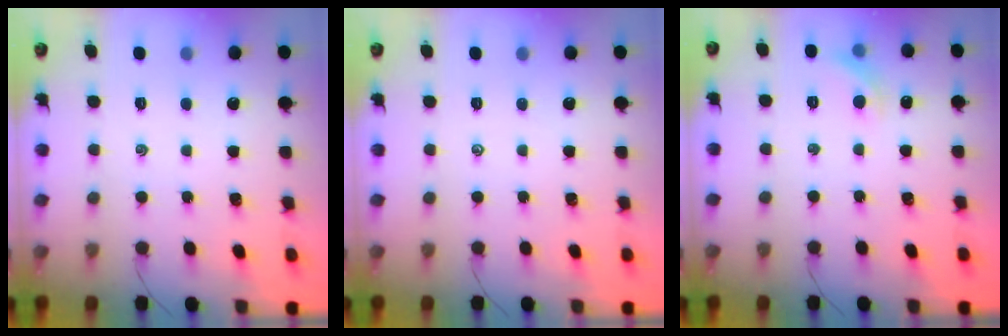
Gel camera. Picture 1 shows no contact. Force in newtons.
{"total": 0.0}
{"total": 6.4, "press": 6.3, "slide": 1.4}